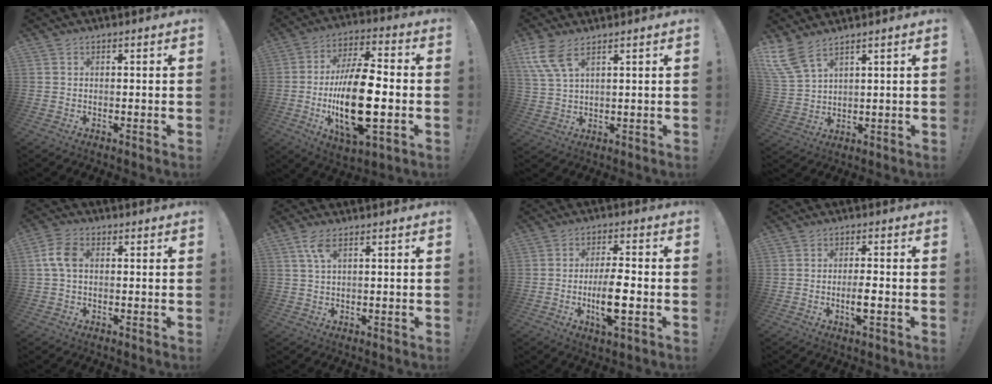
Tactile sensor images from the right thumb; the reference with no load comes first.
{"total": 21.4, "force": [-3.6, 8.7, 19.3], "torque": [-0.360, 0.000, -0.057]}
{"total": 7.7, "force": [4.7, 2.7, 5.5], "torque": [-0.122, -0.015, 0.091]}
{"total": 8.2, "force": [6.2, 2.8, 4.6], "torque": [-0.112, -0.026, 0.123]}
{"total": 6.7, "force": [0.8, 4.3, 5.2], "torque": [-0.103, 0.011, 0.016]}
{"total": 4.3, "force": [2.0, 1.5, 3.5], "torque": [-0.069, -0.001, 0.035]}
{"total": 9.8, "force": [-2.3, 2.3, 9.3], "torque": [-0.176, -0.002, -0.044]}
{"total": 4.3, "force": [-1.4, 0.9, 4.0], "torque": [-0.085, -0.001, -0.026]}